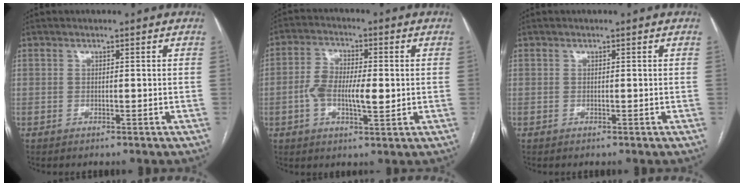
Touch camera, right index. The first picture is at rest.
{"total": 7.8, "force": [-0.8, 3.1, 7.1], "torque": [-0.136, 0.010, -0.016]}
{"total": 0.0}